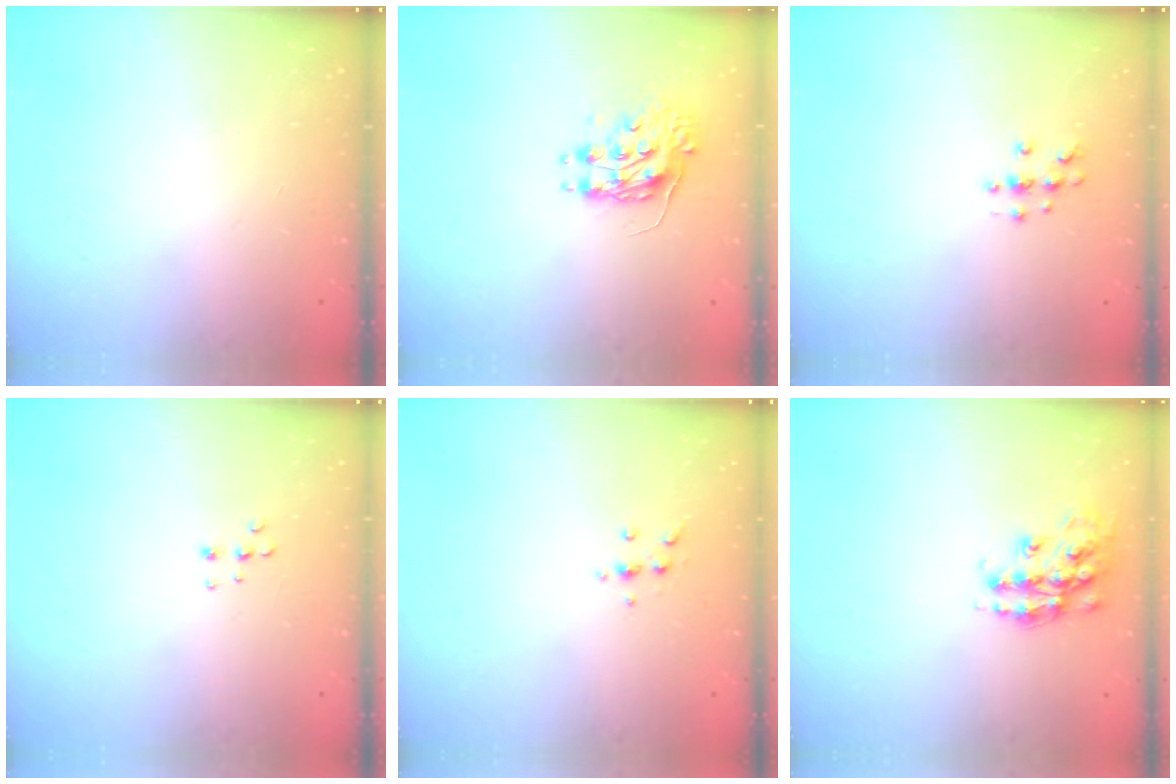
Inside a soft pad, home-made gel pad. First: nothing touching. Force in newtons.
{"total": 8.6, "press": 8.6, "slide": 0.2}
{"total": 4.2, "press": 4.2, "slide": 0.5}
{"total": 5.1, "press": 5.0, "slide": 0.7}
{"total": 3.6, "press": 3.5, "slide": 0.9}
{"total": 13.7, "press": 13.7, "slide": 0.9}